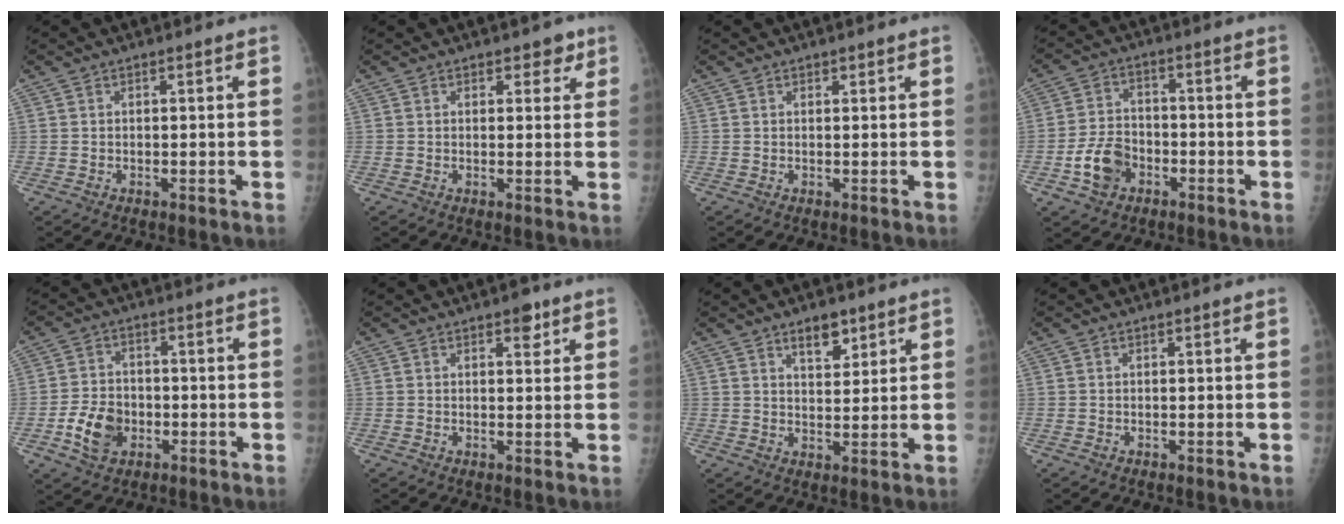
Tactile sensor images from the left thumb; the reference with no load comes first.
{"total": 2.8, "force": [1.7, 1.8, 1.3], "torque": [0.009, -0.006, 0.019]}
{"total": 0.6, "force": [0.5, 0.4, 0.2], "torque": [0.001, -0.003, 0.006]}
{"total": 7.9, "force": [-3.3, 5.9, 4.1], "torque": [-0.064, 0.023, -0.060]}
{"total": 7.7, "force": [-2.9, 5.7, 4.3], "torque": [-0.065, 0.017, -0.052]}
{"total": 2.8, "force": [1.7, 1.5, 1.7], "torque": [-0.008, -0.006, 0.022]}
{"total": 5.5, "force": [3.6, 2.7, 3.2], "torque": [-0.028, -0.023, 0.058]}
{"total": 0.0}